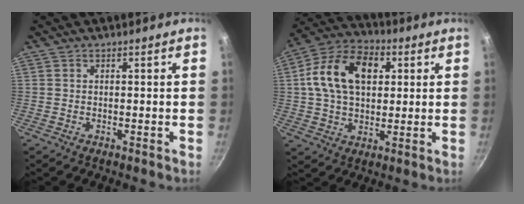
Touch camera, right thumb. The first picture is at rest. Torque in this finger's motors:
{"motor_torque": [-0.31, 2.46, 0.74, -0.46, 0.28]}